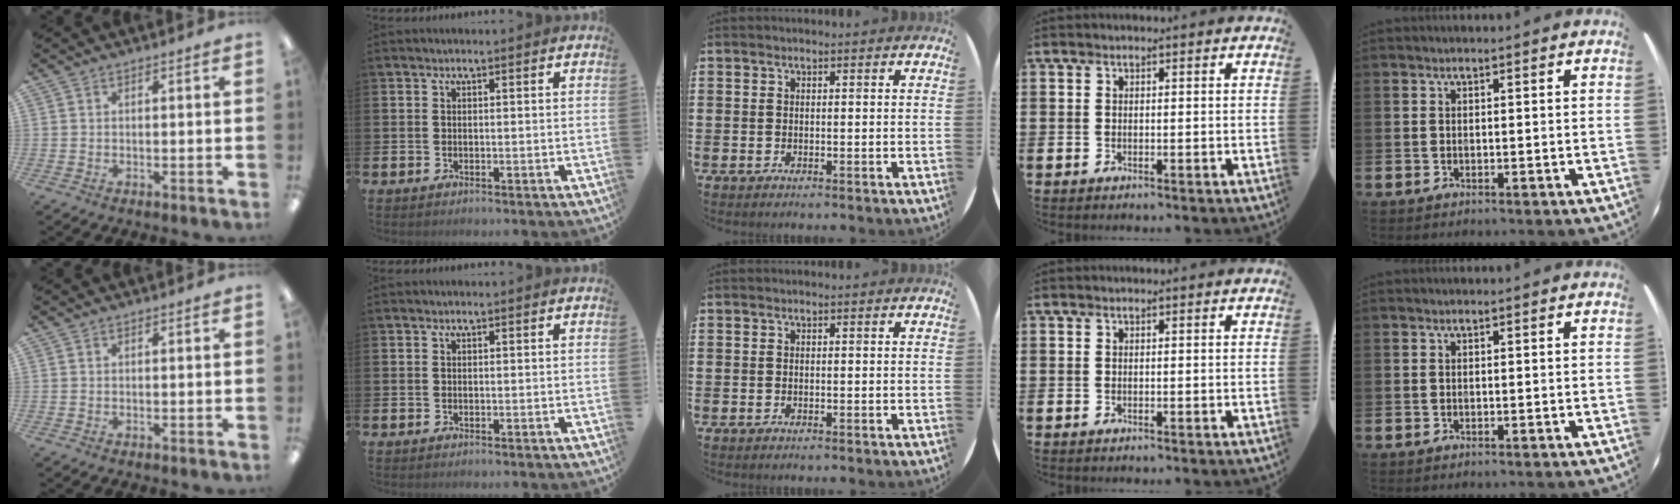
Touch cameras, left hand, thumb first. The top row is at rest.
{}